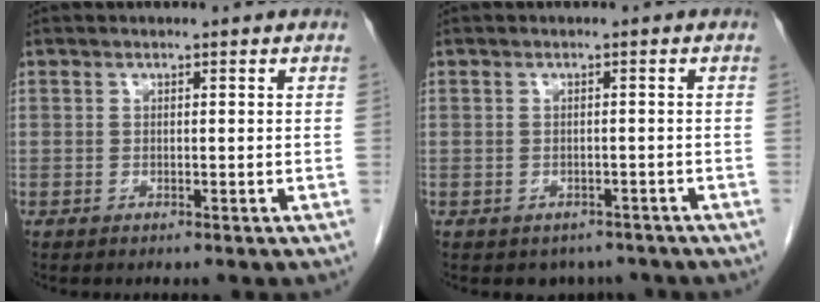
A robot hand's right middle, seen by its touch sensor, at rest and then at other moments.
{"total": 3.3, "force": [-2.7, 1.9, 0.2], "torque": [0.004, 0.009, -0.033]}